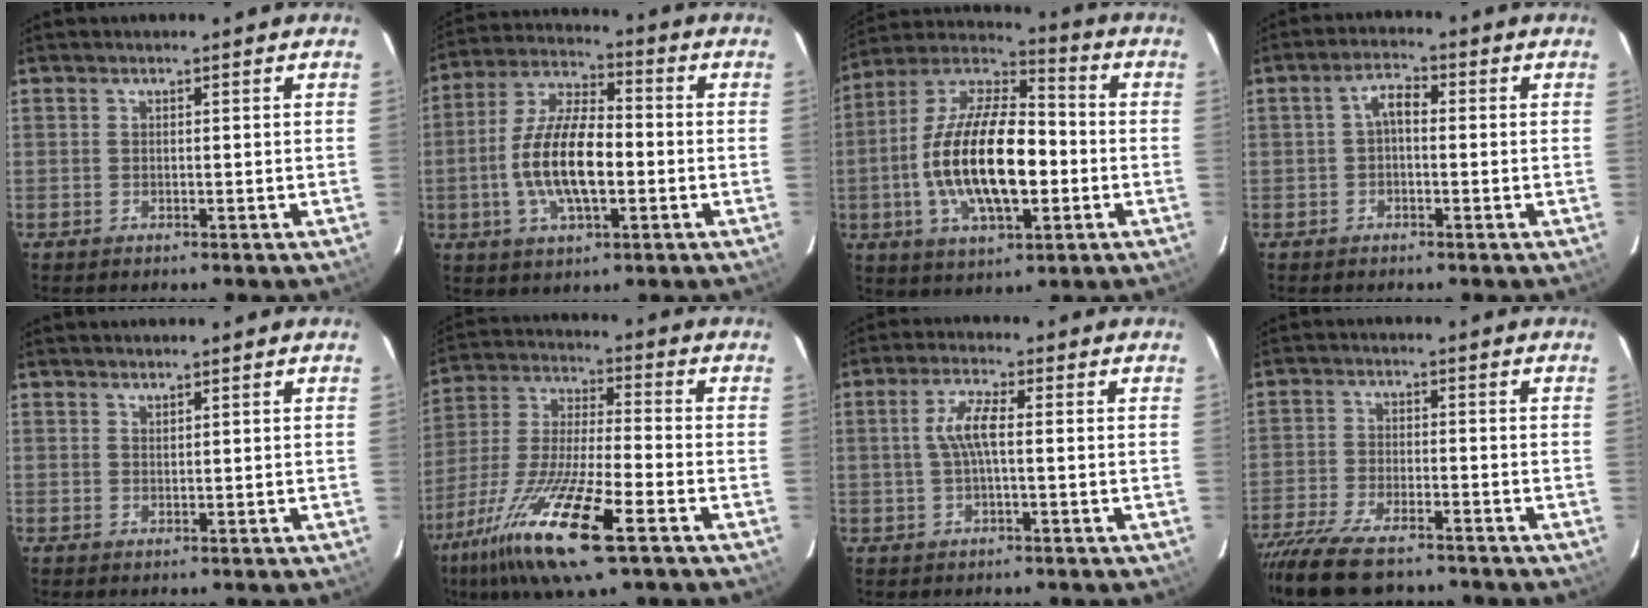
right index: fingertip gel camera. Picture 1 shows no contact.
{"total": 13.8, "force": [-2.6, 5.6, 12.4], "torque": [-0.252, 0.003, -0.049]}
{"total": 20.3, "force": [-3.4, 8.8, 18.0], "torque": [-0.353, -0.002, -0.064]}
{"total": 3.2, "force": [-0.3, 1.8, 2.7], "torque": [-0.052, 0.014, -0.005]}
{"total": 0.7, "force": [0.7, 0.1, 0.1], "torque": [-0.003, 0.000, 0.014]}
{"total": 19.8, "force": [-10.8, 3.6, 16.1], "torque": [-0.337, -0.042, -0.211]}
{"total": 5.2, "force": [0.1, 1.2, 5.0], "torque": [-0.099, 0.007, 0.005]}
{"total": 14.4, "force": [-11.7, 4.3, 7.2], "torque": [-0.165, -0.037, -0.203]}